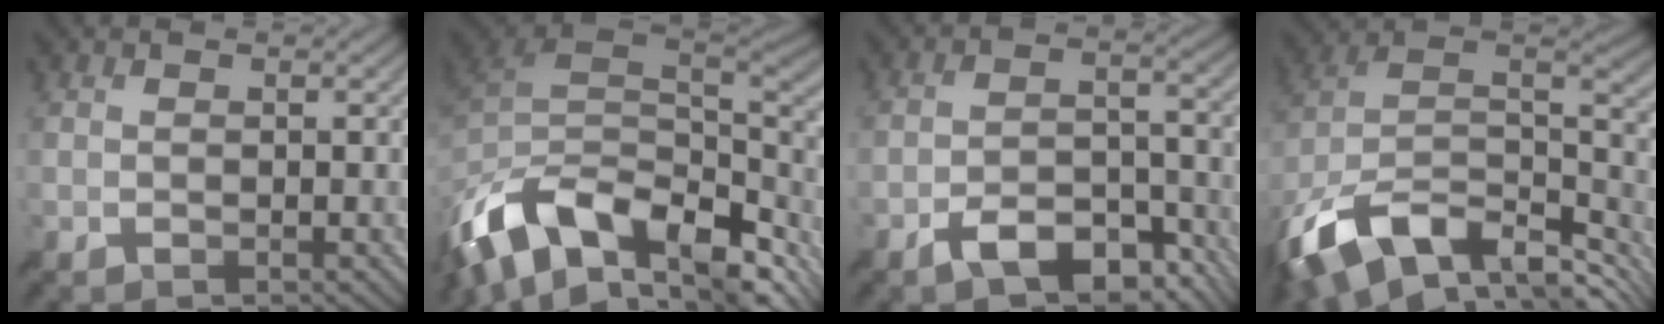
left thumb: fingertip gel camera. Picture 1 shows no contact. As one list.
[{"total": 16.3, "force": [-6.9, 9.5, 11.4], "torque": [-0.259, -0.030, -0.107]}, {"total": 8.4, "force": [-5.9, 3.4, 5.0], "torque": [-0.078, 0.000, -0.105]}, {"total": 16.7, "force": [-7.7, 9.6, 11.2], "torque": [-0.270, -0.026, -0.122]}]